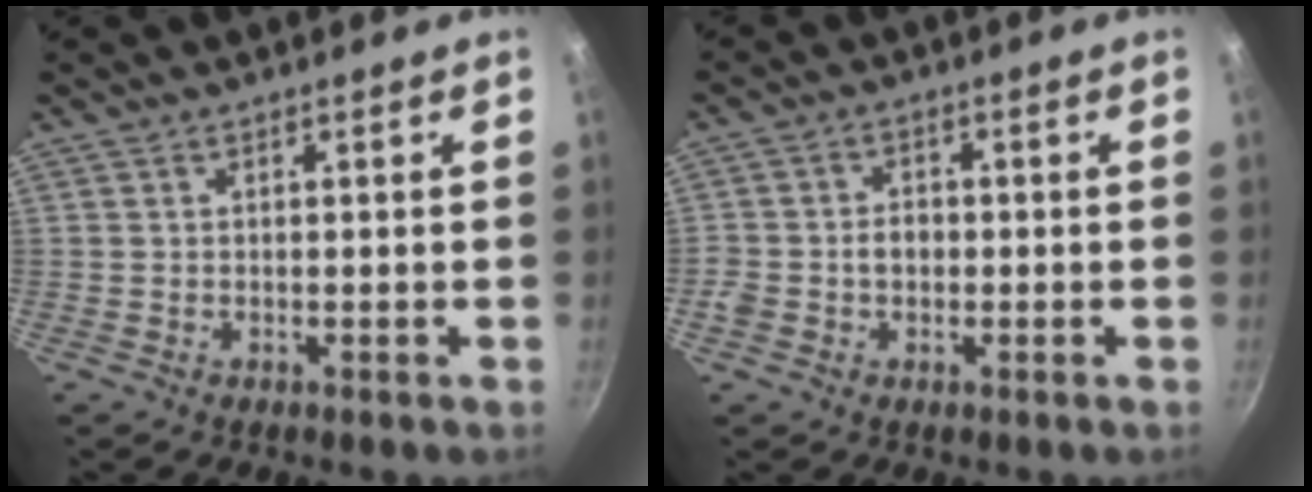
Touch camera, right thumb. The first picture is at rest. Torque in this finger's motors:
{"motor_torque": [1.09, 0.32, 0.76, -0.08, 0.01]}